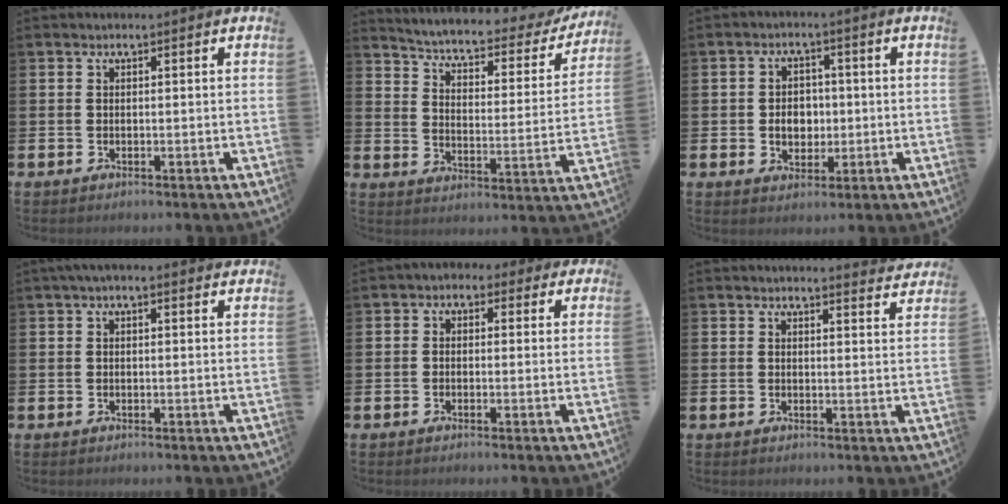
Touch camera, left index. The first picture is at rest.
{"total": 4.4, "force": [3.9, 1.0, 1.8], "torque": [-0.059, -0.032, 0.055]}
{"total": 3.9, "force": [-0.2, 3.3, 2.1], "torque": [-0.036, 0.005, -0.012]}
{"total": 1.0, "force": [0.6, 0.2, 0.8], "torque": [-0.010, 0.001, 0.009]}
{"total": 1.4, "force": [-0.4, 1.3, 0.5], "torque": [-0.016, 0.010, -0.013]}
{"total": 2.8, "force": [2.8, 0.0, 0.0], "torque": [0.006, -0.021, 0.049]}